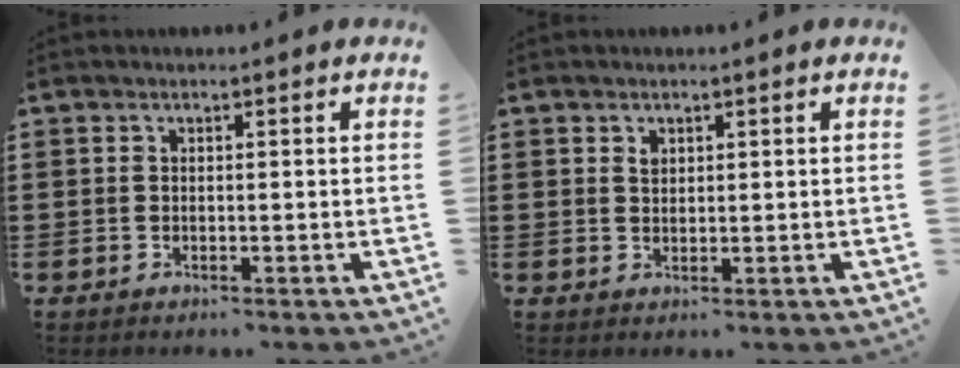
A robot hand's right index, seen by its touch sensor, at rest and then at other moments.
{"total": 1.2, "force": [0.7, 0.8, 0.6], "torque": [-0.014, 0.003, 0.013]}